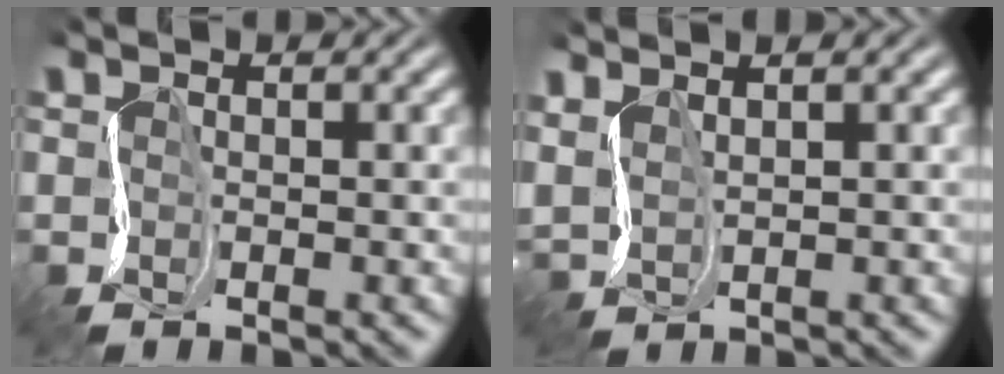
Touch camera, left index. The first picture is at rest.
{"total": 3.6, "force": [2.5, 1.4, 2.2], "torque": [-0.059, 0.019, 0.046]}